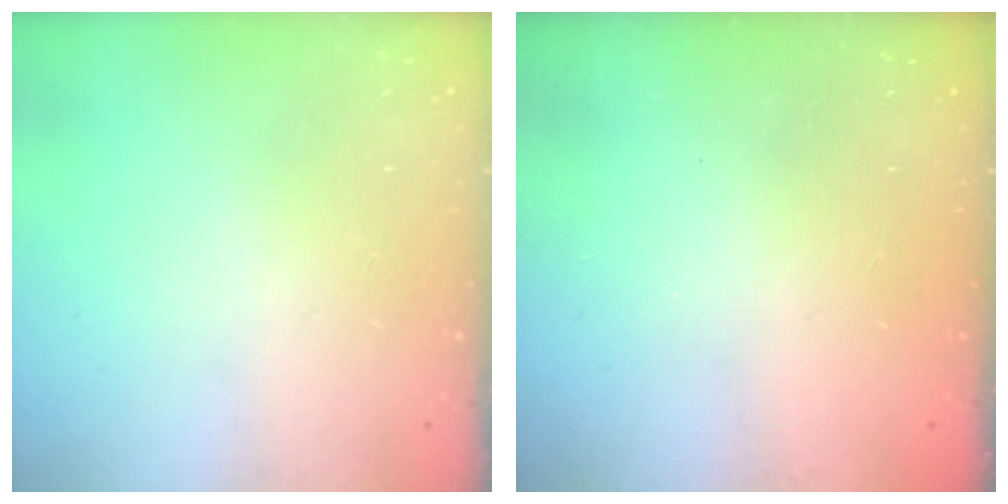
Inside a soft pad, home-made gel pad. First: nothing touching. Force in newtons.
{"total": 2.3, "press": 2.2, "slide": 0.8}